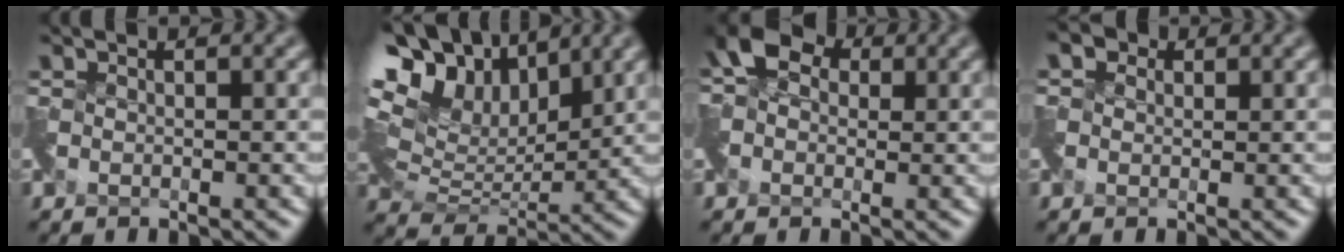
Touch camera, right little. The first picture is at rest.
{"total": 13.6, "force": [8.7, 7.2, 7.6], "torque": [-0.172, 0.049, 0.134]}
{"total": 3.6, "force": [0.2, 3.0, 2.0], "torque": [-0.041, 0.009, -0.006]}
{"total": 1.3, "force": [0.0, 1.3, 0.1], "torque": [-0.008, 0.000, -0.003]}